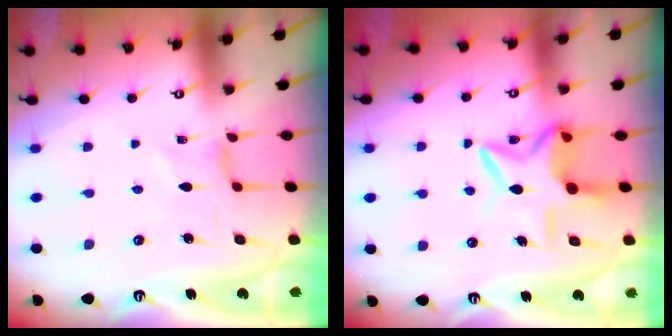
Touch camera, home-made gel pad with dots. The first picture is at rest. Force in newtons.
{"total": 10.5, "press": 10.4, "slide": 1.6}